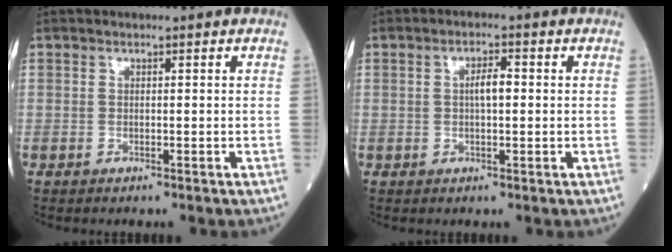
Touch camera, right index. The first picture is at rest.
{"total": 2.9, "force": [0.2, 0.8, 2.8], "torque": [-0.048, 0.005, 0.002]}